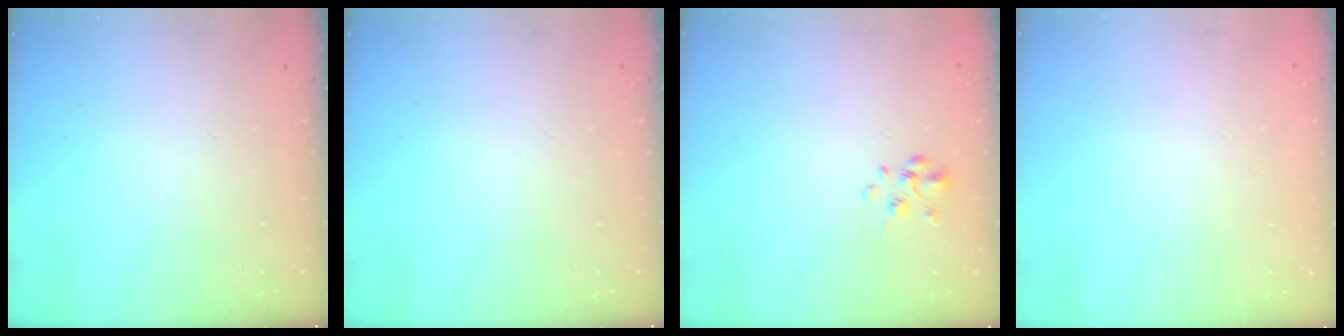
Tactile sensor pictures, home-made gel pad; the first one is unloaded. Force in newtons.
{"total": 0.0}
{"total": 2.5, "press": 2.4, "slide": 0.9}
{"total": 1.6, "press": 1.6, "slide": 0.2}